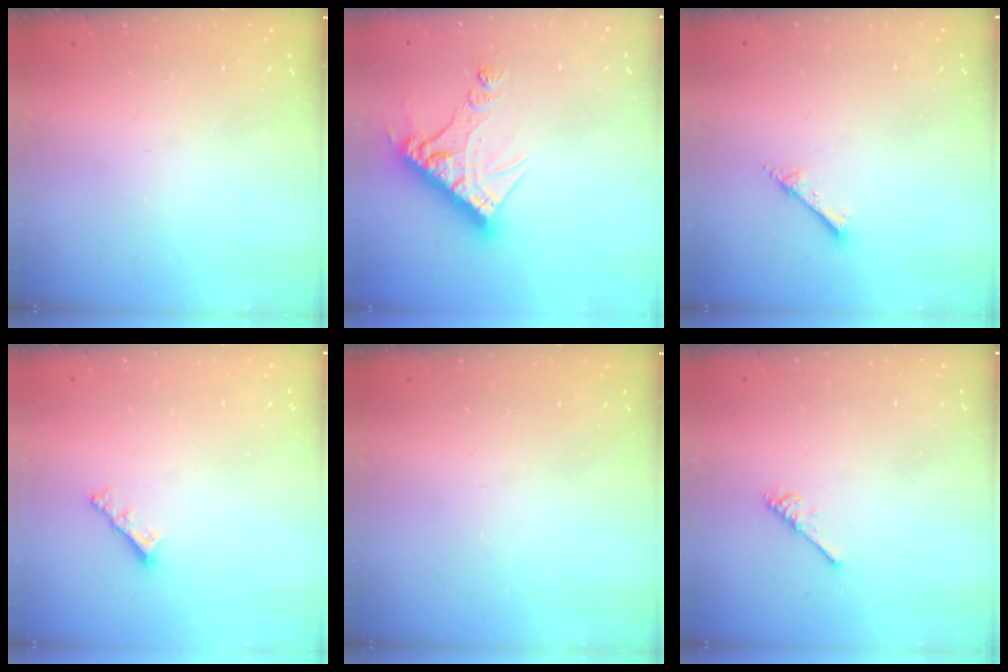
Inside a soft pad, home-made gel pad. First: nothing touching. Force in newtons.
{"total": 13.4, "press": 13.4, "slide": 1.3}
{"total": 2.5, "press": 2.5, "slide": 0.2}
{"total": 2.9, "press": 2.9, "slide": 0.3}
{"total": 0.0}
{"total": 2.7, "press": 2.7, "slide": 0.5}